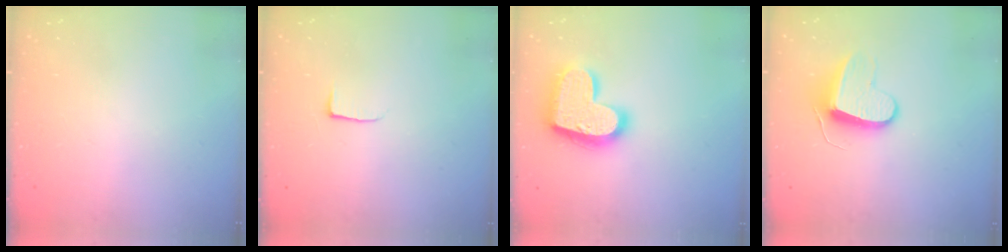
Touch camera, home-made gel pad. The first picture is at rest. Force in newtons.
{"total": 3.8, "press": 3.8, "slide": 0.5}
{"total": 20.0, "press": 20.0, "slide": 1.2}
{"total": 10.9, "press": 10.9, "slide": 0.7}